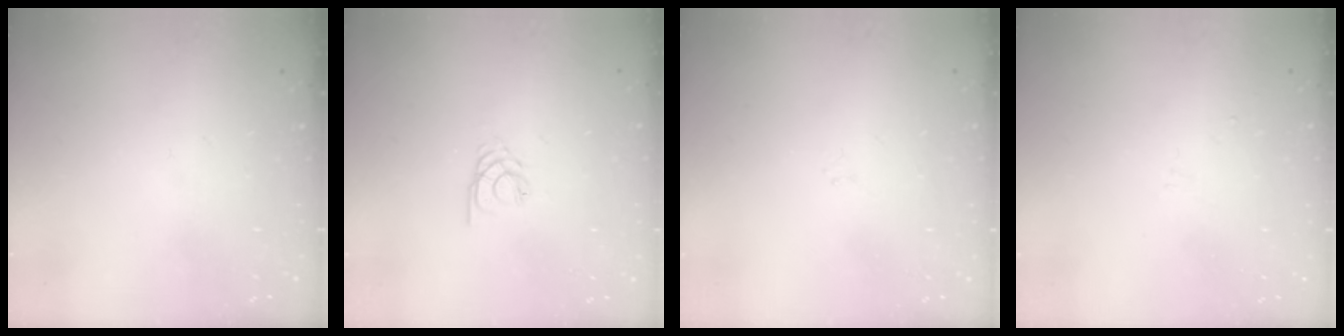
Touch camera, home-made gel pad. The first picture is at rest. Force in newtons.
{"total": 2.3, "press": 2.3, "slide": 0.4}
{"total": 1.3, "press": 1.2, "slide": 0.3}
{"total": 2.2, "press": 2.1, "slide": 0.7}